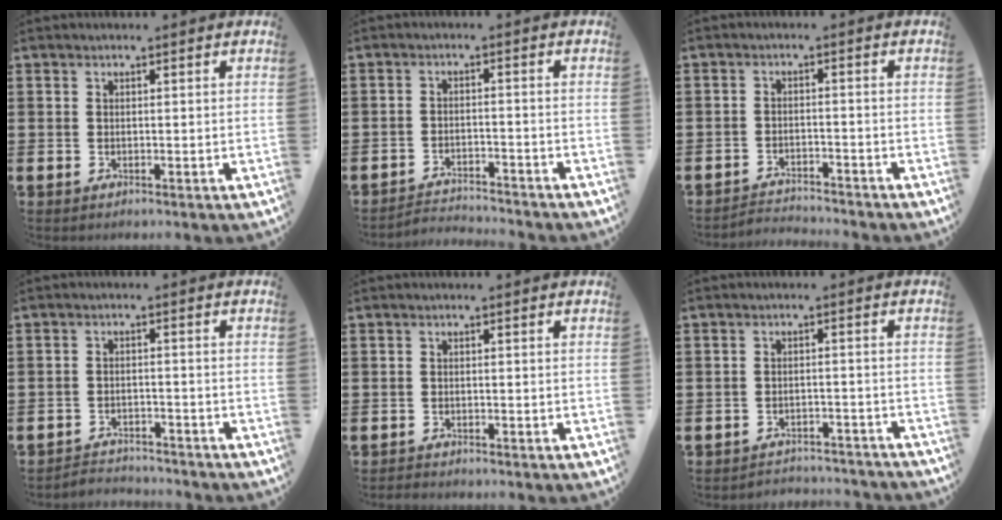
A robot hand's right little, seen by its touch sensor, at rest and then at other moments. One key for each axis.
{"total": 2.7, "fx": -2.7, "fy": 0.0, "fz": -0.1, "tx": -0.005, "ty": 0.002, "tz": -0.058}
{"total": 2.4, "fx": -2.4, "fy": 0.0, "fz": -0.2, "tx": -0.004, "ty": 0.003, "tz": -0.053}
{"total": 2.5, "fx": -2.5, "fy": 0.2, "fz": -0.3, "tx": -0.003, "ty": 0.002, "tz": -0.056}
{"total": 0.7, "fx": -0.7, "fy": 0.1, "fz": -0.1, "tx": -0.001, "ty": -0.001, "tz": -0.015}
{"total": 2.3, "fx": -2.3, "fy": 0.0, "fz": -0.2, "tx": -0.003, "ty": 0.004, "tz": -0.052}